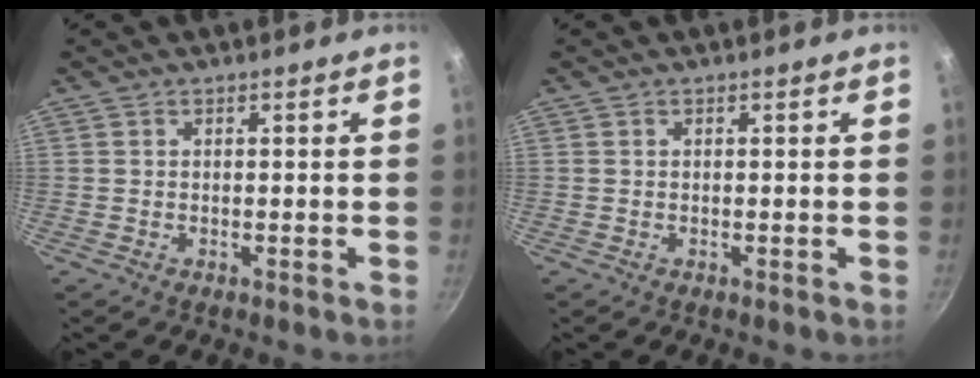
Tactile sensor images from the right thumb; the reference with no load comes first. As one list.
[{"total": 0.0}]